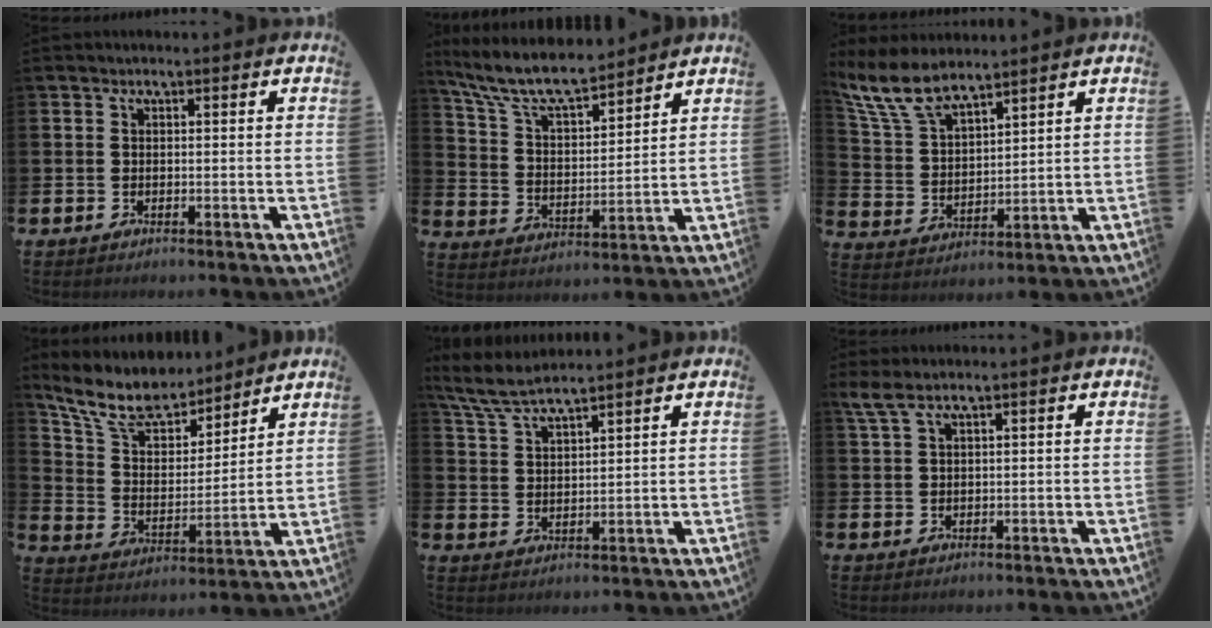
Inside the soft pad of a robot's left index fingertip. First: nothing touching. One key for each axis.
{"total": 8.9, "fx": 8.1, "fy": 1.7, "fz": 3.4, "tx": -0.103, "ty": -0.045, "tz": 0.145}
{"total": 8.3, "fx": 7.3, "fy": 2.1, "fz": 3.1, "tx": -0.092, "ty": -0.023, "tz": 0.138}
{"total": 10.6, "fx": 9.2, "fy": 3.7, "fz": 3.5, "tx": -0.120, "ty": -0.051, "tz": 0.168}
{"total": 5.6, "fx": 5.2, "fy": 0.3, "fz": 1.9, "tx": -0.059, "ty": -0.019, "tz": 0.096}
{"total": 2.5, "fx": 1.8, "fy": 0.6, "fz": 1.7, "tx": -0.044, "ty": 0.005, "tz": 0.034}